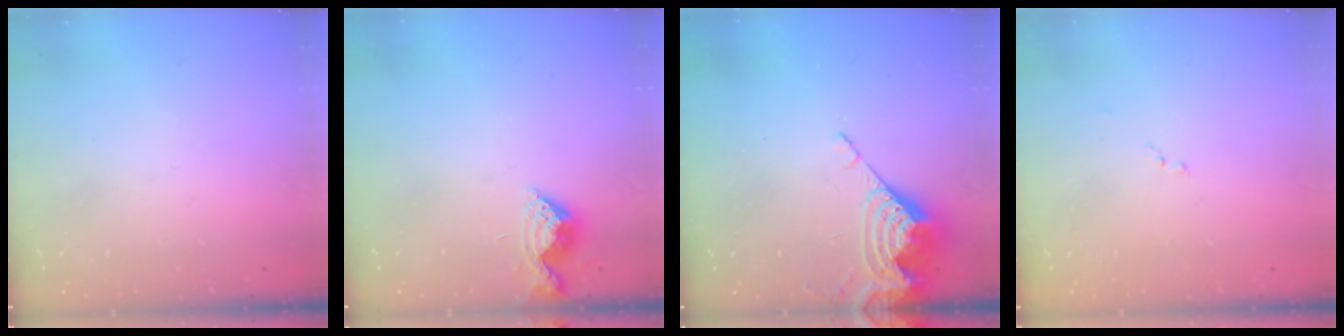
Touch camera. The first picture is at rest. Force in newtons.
{"total": 7.0, "press": 6.9, "slide": 0.8}
{"total": 8.0, "press": 8.0, "slide": 0.8}
{"total": 8.4, "press": 8.4, "slide": 0.8}